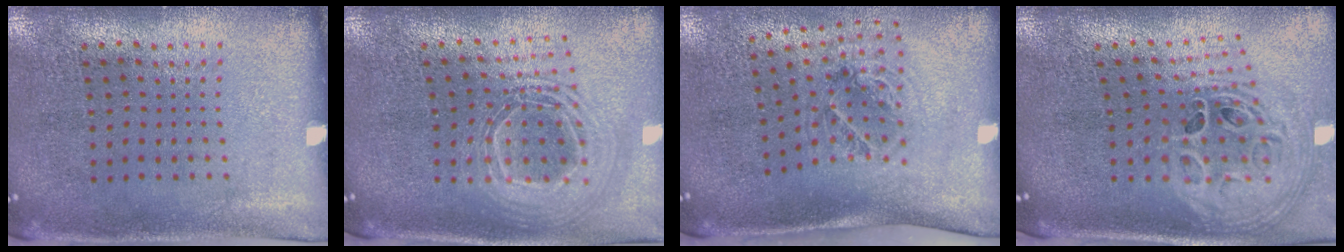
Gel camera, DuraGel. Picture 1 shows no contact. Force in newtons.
{"total": 2.2, "press": 1.7, "slide": 1.3}
{"total": 1.3, "press": 1.2, "slide": 0.6}
{"total": 2.5, "press": 1.8, "slide": 1.7}